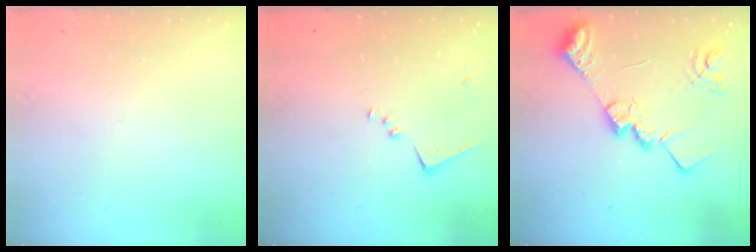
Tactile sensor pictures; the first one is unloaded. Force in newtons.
{"total": 8.7, "press": 8.7, "slide": 0.5}
{"total": 17.2, "press": 17.1, "slide": 1.4}